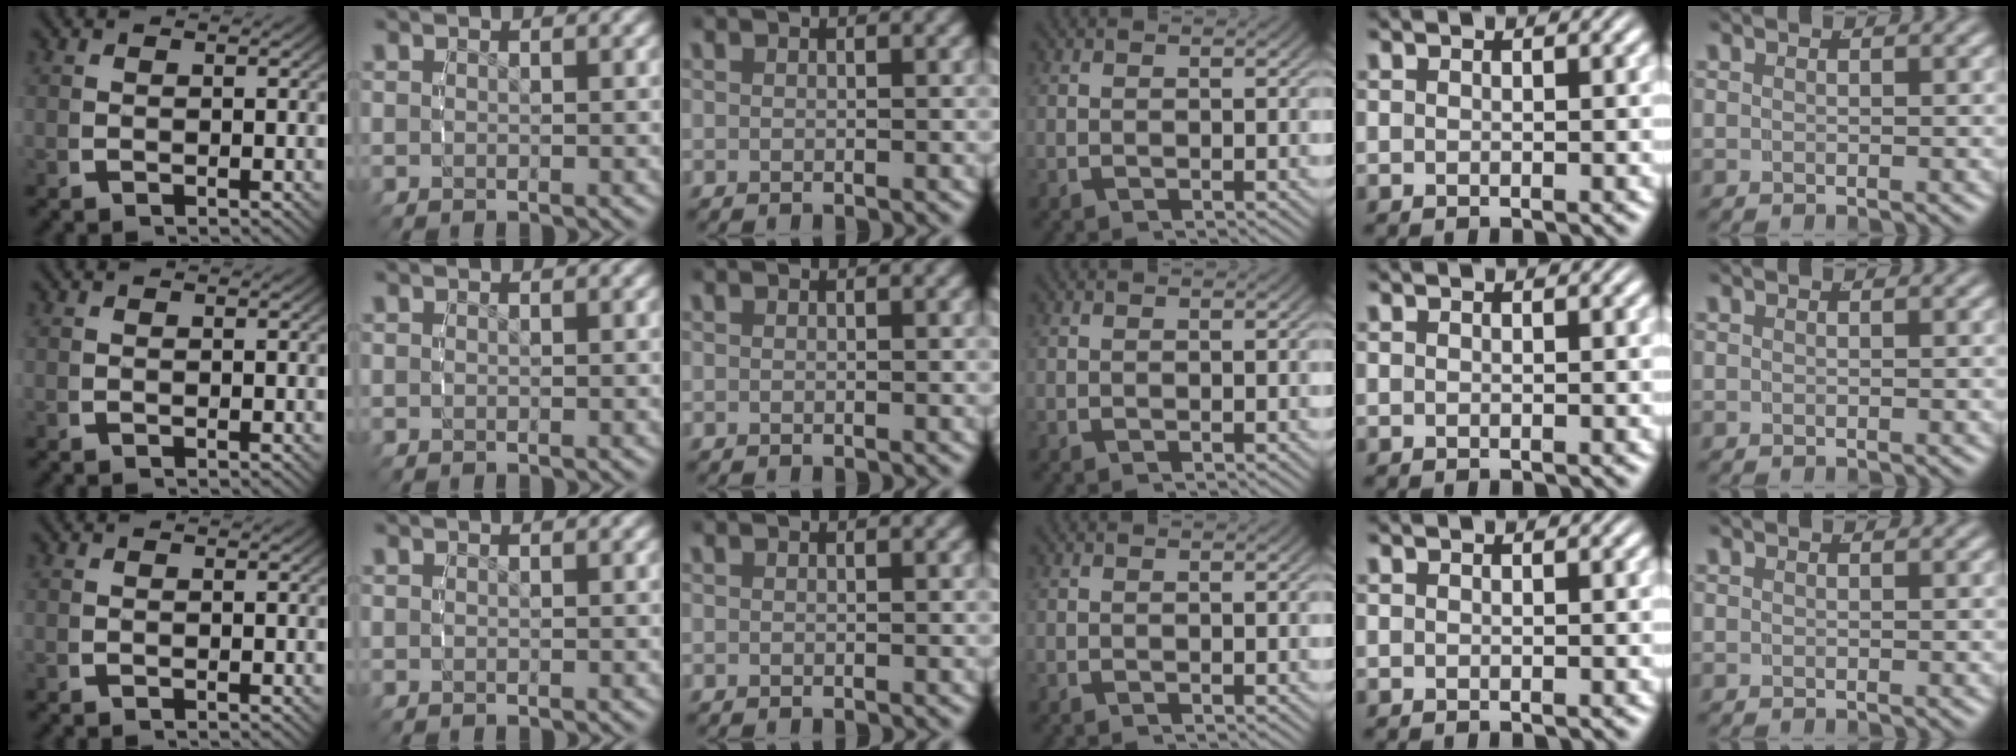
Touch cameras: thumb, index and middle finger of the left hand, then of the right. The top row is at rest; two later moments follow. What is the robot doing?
{"motion": "reach", "object": "markers"}